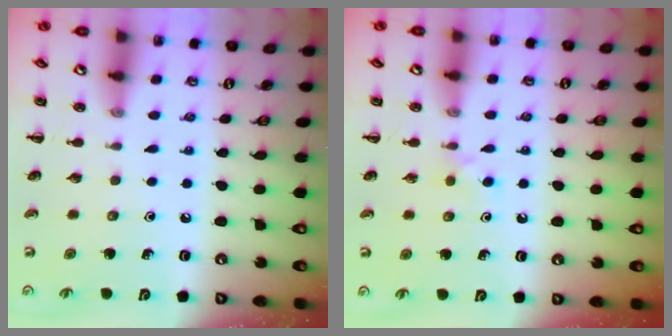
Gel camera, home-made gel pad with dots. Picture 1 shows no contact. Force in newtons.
{"total": 2.8, "press": 2.6, "slide": 1.2}